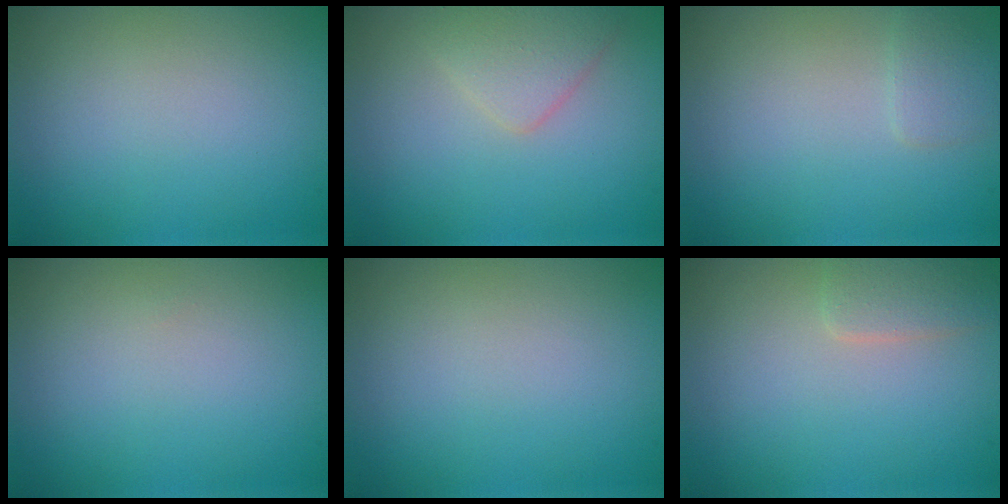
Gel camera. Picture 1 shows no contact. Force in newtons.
{"total": 2.3, "press": 2.3, "slide": 0.1}
{"total": 1.3, "press": 1.3, "slide": 0.1}
{"total": 0.0}
{"total": 0.0}
{"total": 2.0, "press": 2.0, "slide": 0.0}